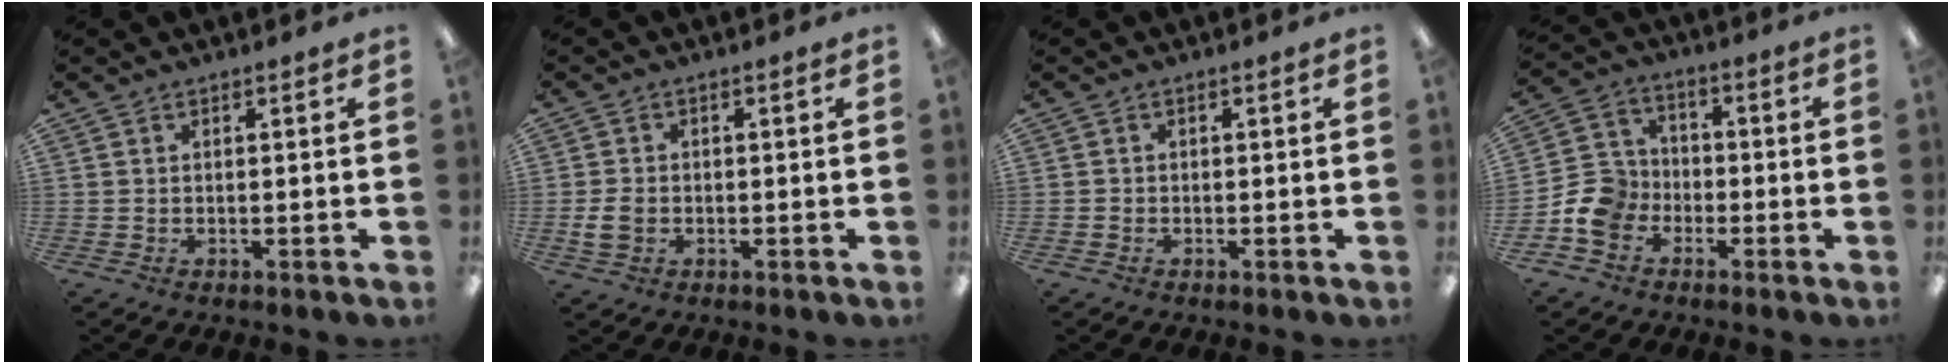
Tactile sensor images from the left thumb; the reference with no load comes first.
{"total": 3.2, "force": [-0.8, 2.4, 1.9], "torque": [-0.039, 0.000, -0.015]}
{"total": 0.5, "force": [-0.4, 0.3, 0.0], "torque": [0.001, -0.002, -0.008]}
{"total": 8.6, "force": [-3.9, 7.0, 3.1], "torque": [-0.077, 0.033, -0.072]}